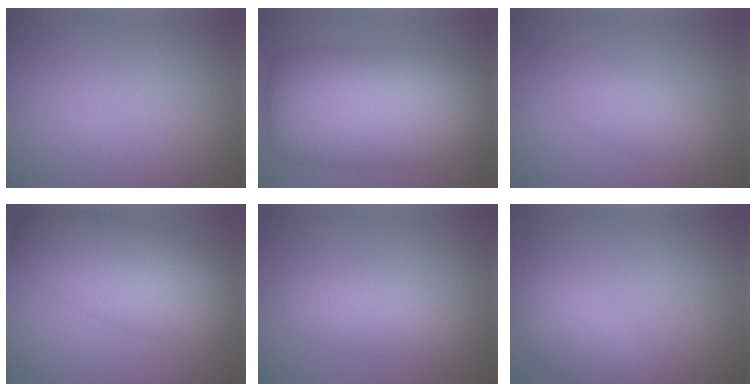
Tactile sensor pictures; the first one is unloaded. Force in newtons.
{"total": 13.3, "press": 13.3, "slide": 0.3}
{"total": 2.3, "press": 2.3, "slide": 0.1}
{"total": 8.2, "press": 8.2, "slide": 0.1}
{"total": 2.6, "press": 2.6, "slide": 0.1}
{"total": 2.4, "press": 2.4, "slide": 0.2}